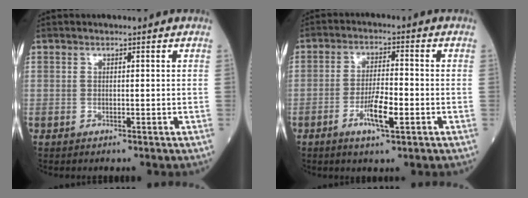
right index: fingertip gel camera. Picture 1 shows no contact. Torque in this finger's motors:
{"motor_torque": [0.08, -0.29, 0.04, 0.07]}